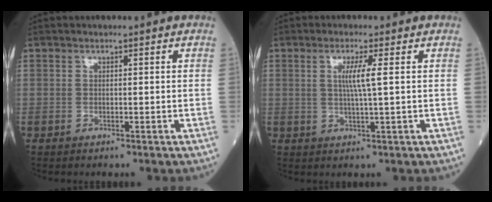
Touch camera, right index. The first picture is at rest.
{"total": 3.7, "force": [0.8, -0.6, 3.6], "torque": [-0.072, -0.002, 0.012]}